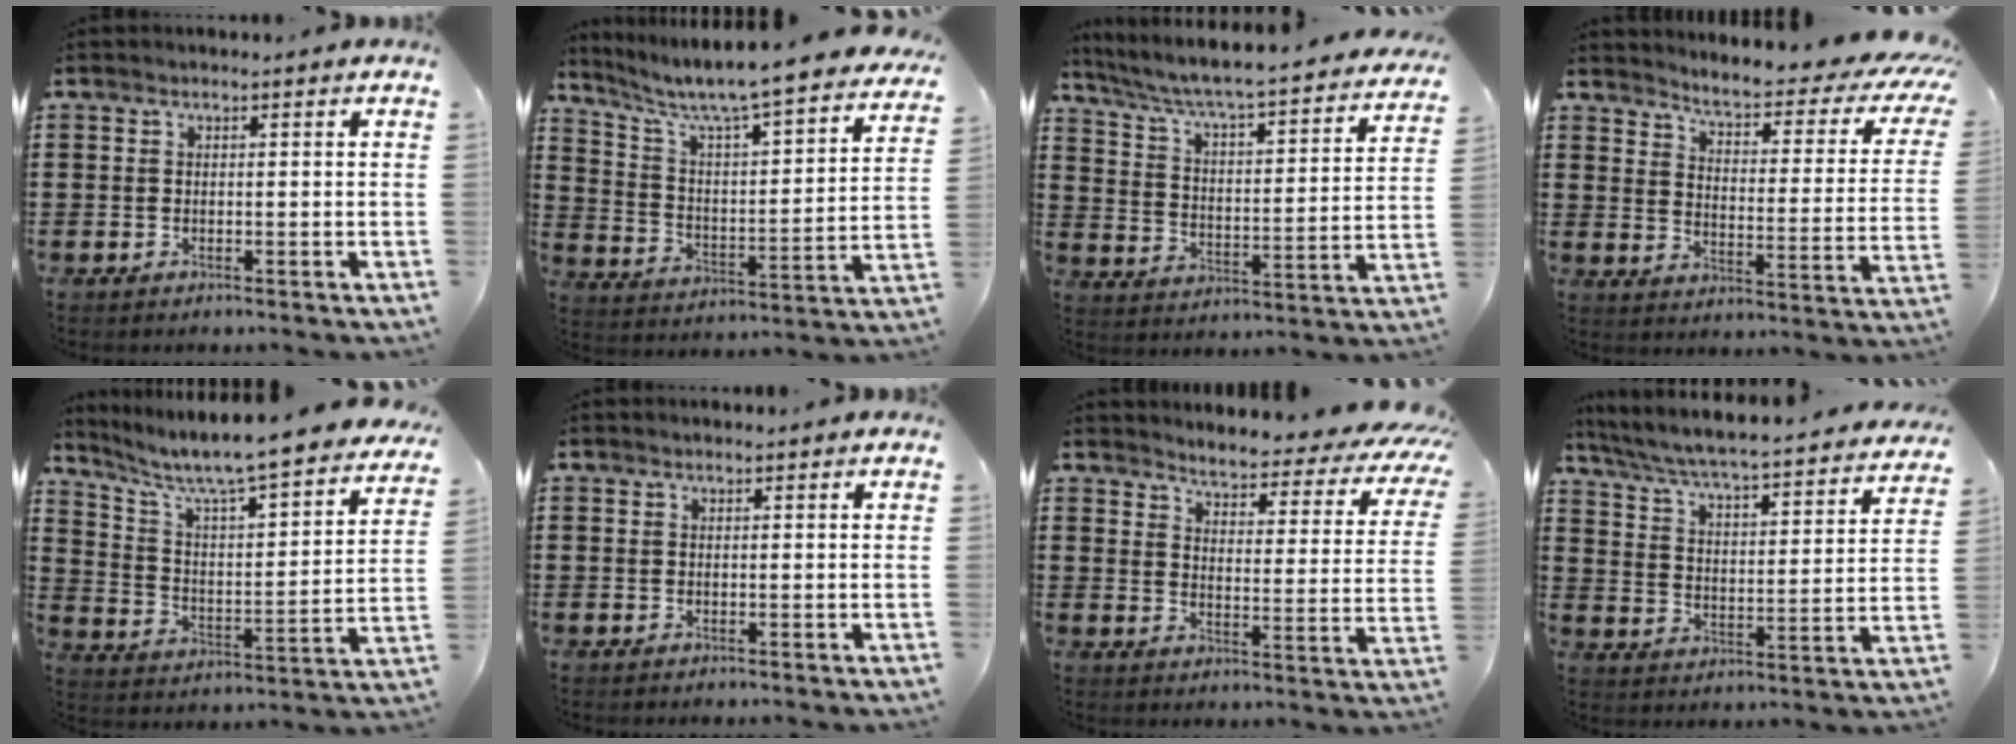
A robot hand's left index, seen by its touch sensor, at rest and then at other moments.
{"total": 5.9, "force": [5.2, 0.0, 2.7], "torque": [-0.079, -0.053, 0.078]}
{"total": 4.5, "force": [4.0, -0.1, 2.2], "torque": [-0.064, -0.044, 0.055]}
{"total": 4.4, "force": [3.5, 0.3, 2.6], "torque": [-0.061, -0.036, 0.049]}
{"total": 6.2, "force": [5.4, 0.2, 3.1], "torque": [-0.087, -0.052, 0.084]}
{"total": 0.6, "force": [0.6, 0.0, 0.1], "torque": [-0.005, -0.001, 0.011]}
{"total": 3.6, "force": [3.4, 0.0, 1.2], "torque": [-0.036, -0.036, 0.047]}
{"total": 4.1, "force": [3.7, -0.1, 1.8], "torque": [-0.057, -0.041, 0.051]}